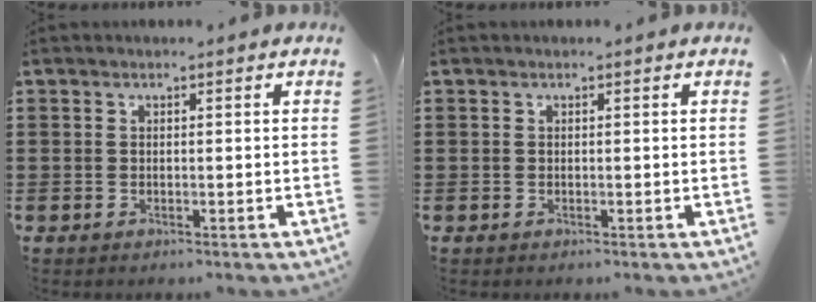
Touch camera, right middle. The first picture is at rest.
{"total": 0.0}